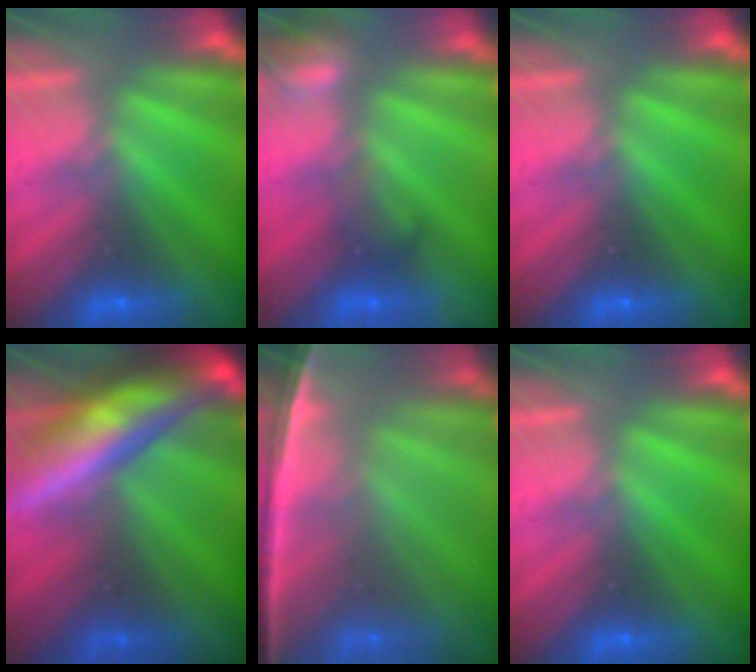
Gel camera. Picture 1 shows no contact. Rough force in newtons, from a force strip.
{"total": 2.7}
{"total": 0.0}
{"total": 11.8}
{"total": 5.8}
{"total": 0.0}